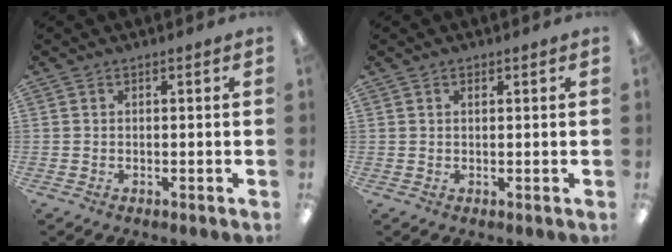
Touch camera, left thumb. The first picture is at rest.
{"total": 0.8, "force": [0.5, 0.4, 0.5], "torque": [-0.011, 0.002, 0.009]}